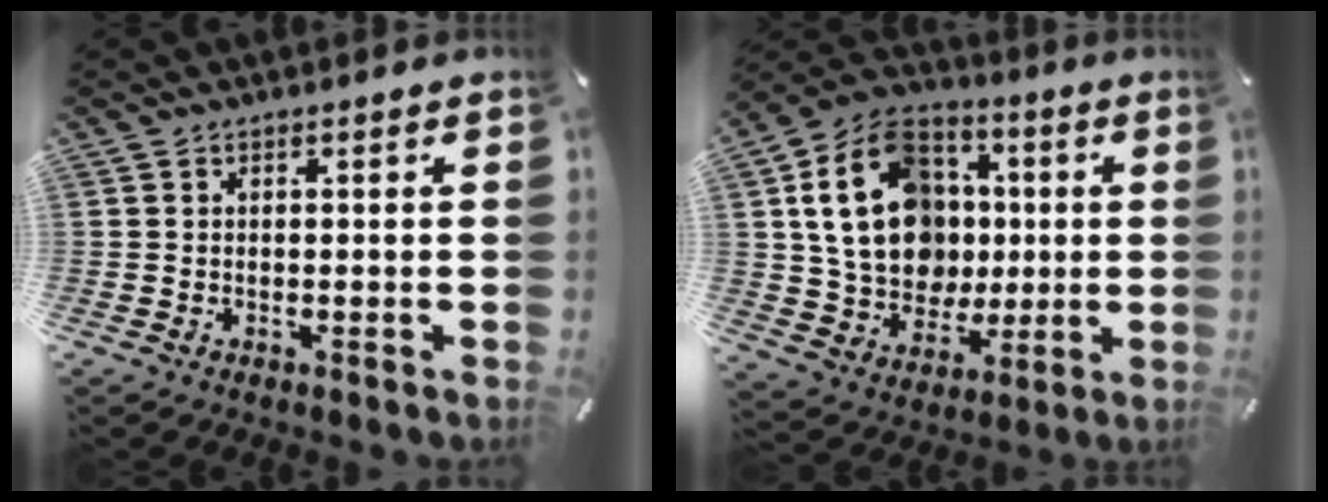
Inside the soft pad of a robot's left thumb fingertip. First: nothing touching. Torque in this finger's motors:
{"motor_torque": [0.95, 2.03, 0.80, -0.01, 0.63]}